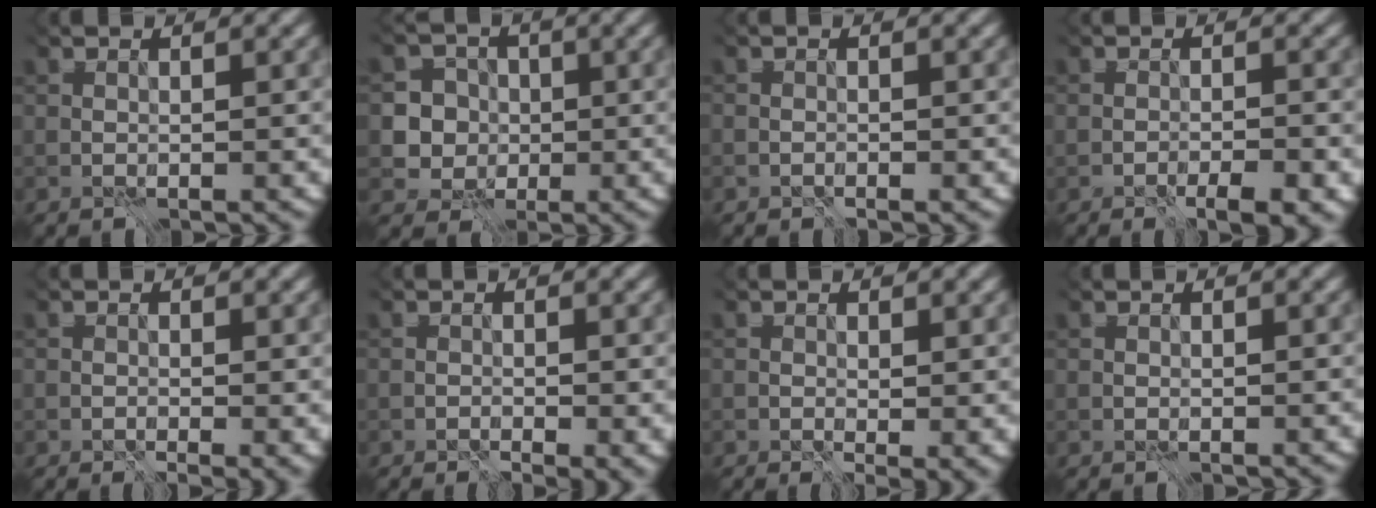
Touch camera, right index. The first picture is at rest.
{"total": 5.3, "force": [-0.6, 4.9, 1.9], "torque": [-0.053, 0.016, -0.004]}
{"total": 1.2, "force": [-1.1, -0.1, -0.4], "torque": [0.012, 0.002, -0.030]}
{"total": 3.3, "force": [-3.2, -0.2, 0.8], "torque": [0.008, -0.003, -0.055]}
{"total": 0.8, "force": [-0.4, 0.1, 0.8], "torque": [-0.001, -0.001, -0.015]}
{"total": 1.5, "force": [-1.1, 0.4, 1.0], "torque": [0.001, -0.005, -0.020]}
{"total": 1.5, "force": [0.5, 0.5, 1.3], "torque": [-0.013, -0.004, 0.000]}
{"total": 0.0}